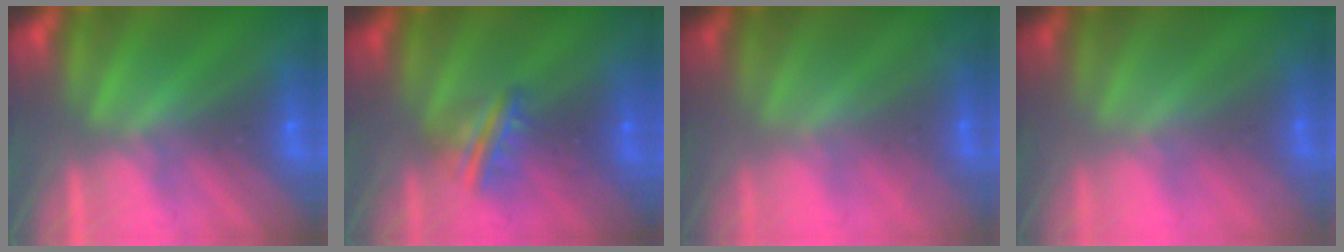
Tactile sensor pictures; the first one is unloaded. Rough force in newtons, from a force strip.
{"total": 2.8}
{"total": 1.5}
{"total": 1.6}